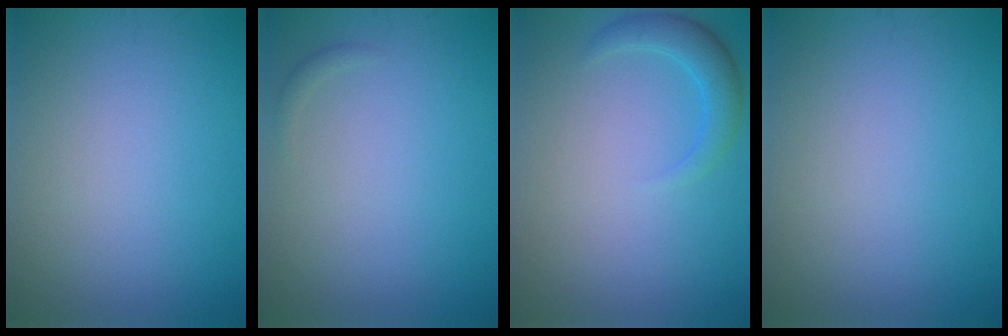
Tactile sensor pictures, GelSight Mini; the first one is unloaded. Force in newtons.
{"total": 0.6, "press": 0.6, "slide": 0.0}
{"total": 2.4, "press": 2.4, "slide": 0.1}
{"total": 0.0}